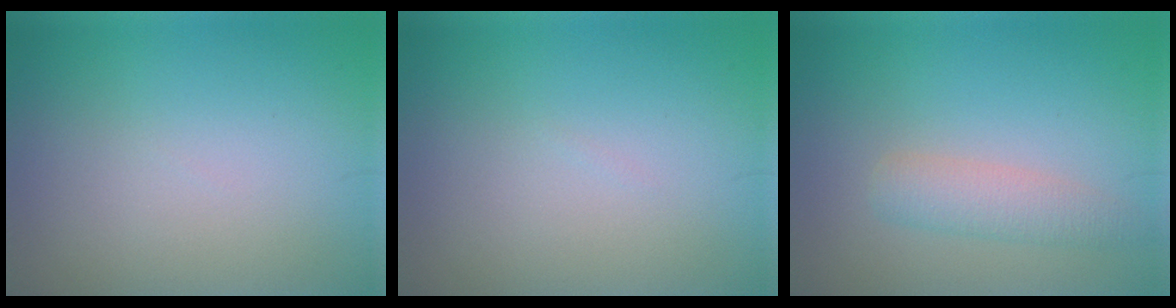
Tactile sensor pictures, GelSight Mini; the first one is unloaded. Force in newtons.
{"total": 0.0}
{"total": 2.6, "press": 2.6, "slide": 0.2}